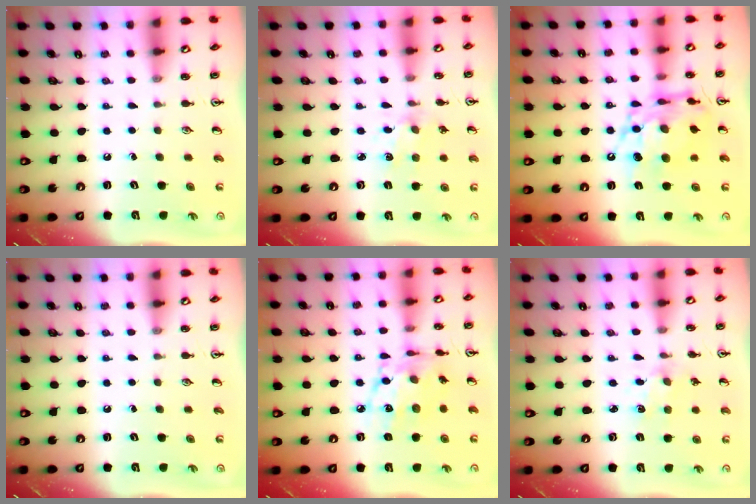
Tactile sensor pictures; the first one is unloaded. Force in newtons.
{"total": 2.3, "press": 2.3, "slide": 0.5}
{"total": 14.0, "press": 13.9, "slide": 1.6}
{"total": 0.0}
{"total": 12.4, "press": 12.4, "slide": 0.9}
{"total": 1.8, "press": 1.8, "slide": 0.4}